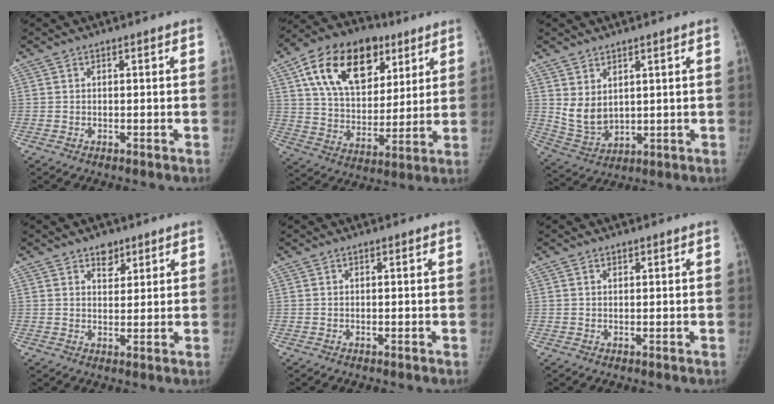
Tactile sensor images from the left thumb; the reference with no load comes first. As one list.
[{"total": 23.0, "force": [10.5, 14.5, 14.4], "torque": [-0.212, -0.012, 0.174]}, {"total": 6.7, "force": [2.5, 4.5, 4.3], "torque": [-0.063, -0.025, 0.067]}, {"total": 3.9, "force": [2.6, 2.5, 1.5], "torque": [0.003, -0.017, 0.040]}, {"total": 0.0}, {"total": 0.9, "force": [0.5, 0.7, 0.3], "torque": [-0.001, -0.003, 0.006]}]